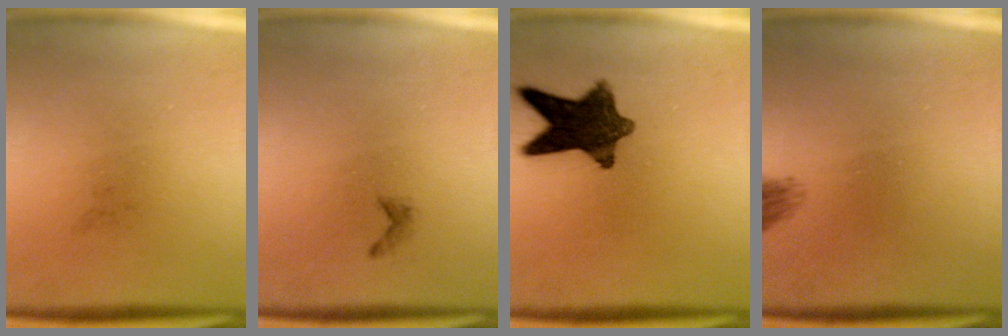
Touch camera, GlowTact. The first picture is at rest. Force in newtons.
{"total": 0.6}
{"total": 11.3}
{"total": 1.3}